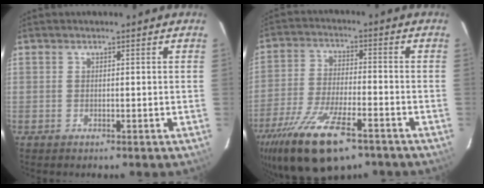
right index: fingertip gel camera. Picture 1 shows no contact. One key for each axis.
{"total": 17.9, "fx": -11.5, "fy": 6.3, "fz": 12.2, "tx": -0.250, "ty": -0.043, "tz": -0.201}